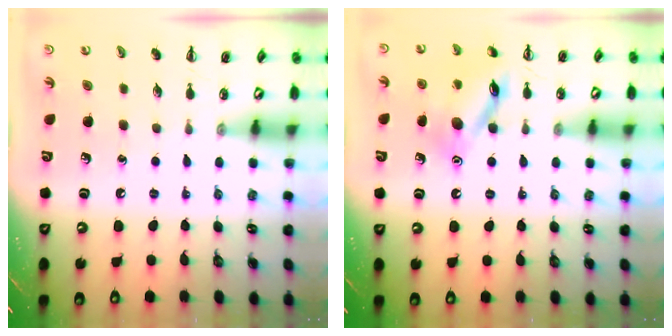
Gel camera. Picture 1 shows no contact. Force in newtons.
{"total": 14.1, "press": 14.0, "slide": 1.1}